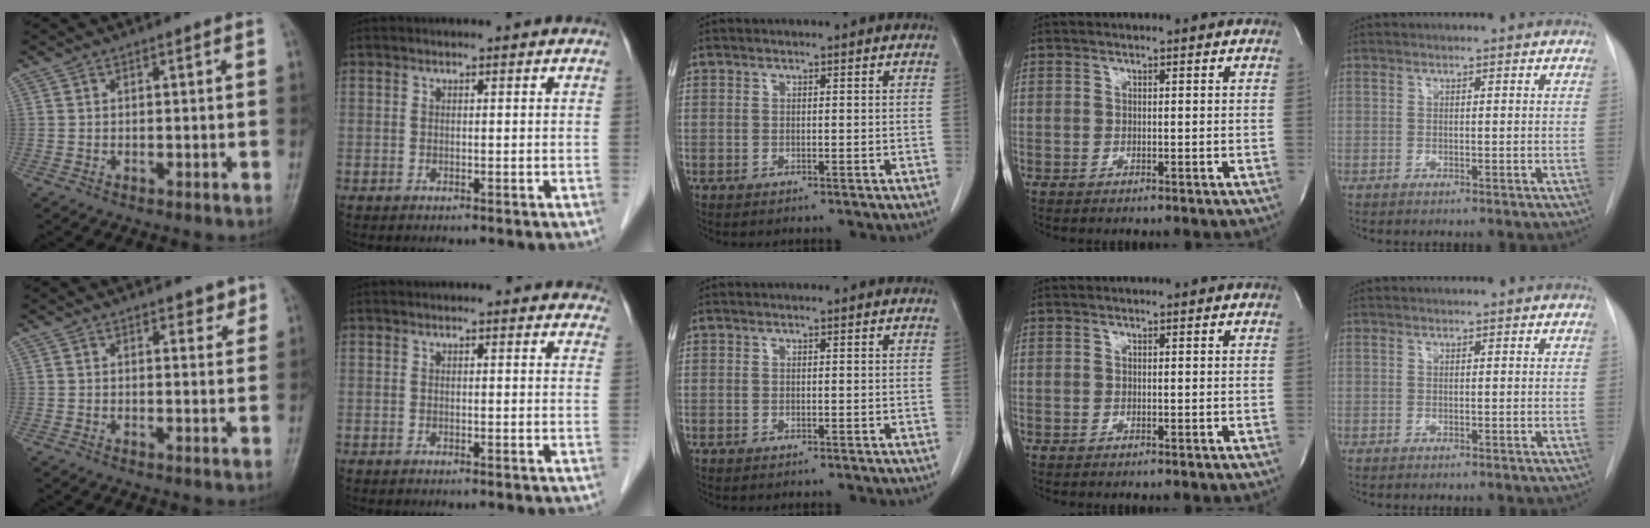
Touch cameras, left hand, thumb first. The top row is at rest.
{"thumb": {"total": 2.6, "force": [2.0, 1.3, 1.2], "torque": [0.002, -0.012, 0.024]}, "index": {"total": 6.0, "force": [5.5, 1.7, 1.5], "torque": [0.001, 0.004, 0.038]}}